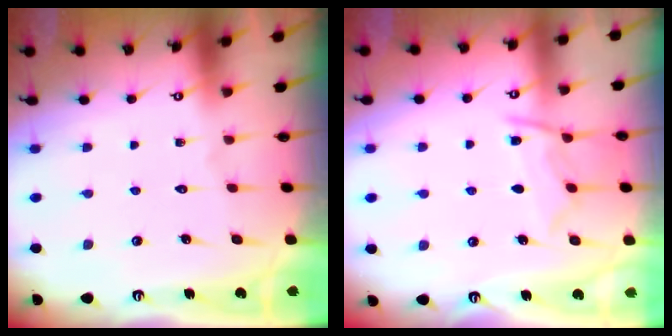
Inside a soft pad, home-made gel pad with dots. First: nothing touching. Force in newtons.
{"total": 9.7, "press": 9.7, "slide": 0.8}